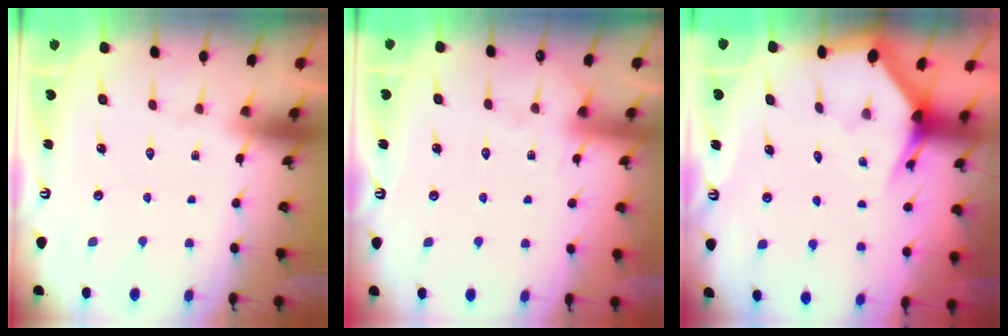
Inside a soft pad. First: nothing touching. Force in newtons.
{"total": 2.9, "press": 2.9, "slide": 0.4}
{"total": 2.9, "press": 2.9, "slide": 0.2}